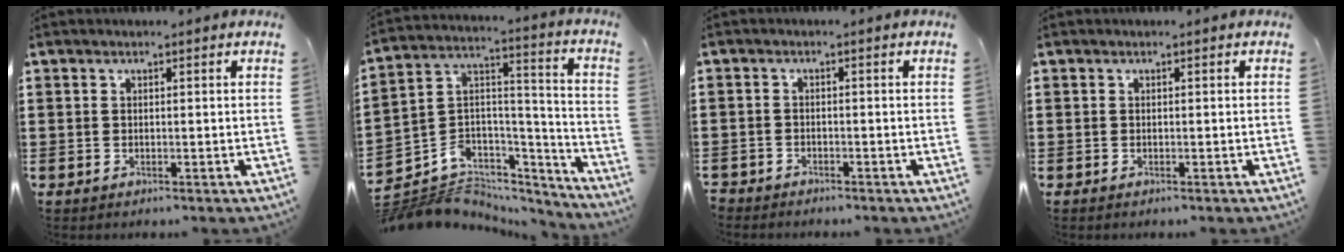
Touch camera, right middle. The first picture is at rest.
{"total": 6.6, "force": [-5.5, 3.6, 0.7], "torque": [-0.030, -0.007, -0.109]}
{"total": 1.7, "force": [-1.7, 0.3, -0.2], "torque": [0.000, 0.002, -0.036]}
{"total": 0.0}